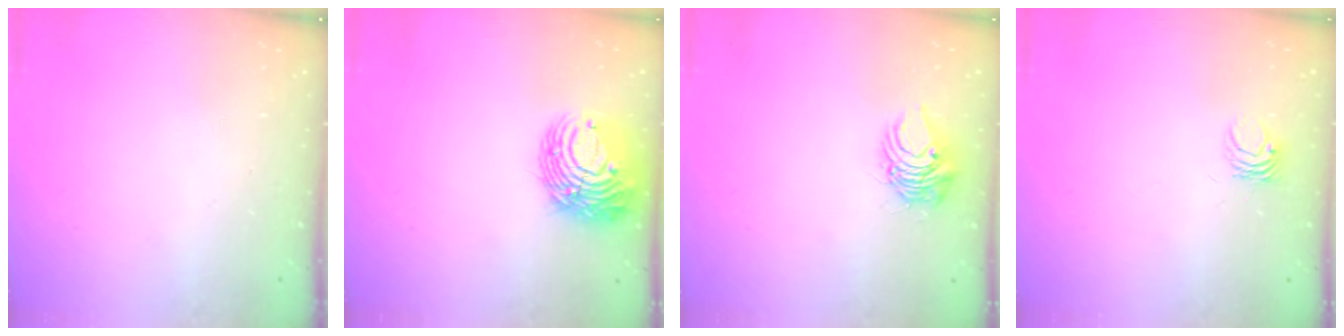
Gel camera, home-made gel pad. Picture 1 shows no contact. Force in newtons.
{"total": 12.5, "press": 12.4, "slide": 1.5}
{"total": 7.3, "press": 7.3, "slide": 0.7}
{"total": 4.0, "press": 4.0, "slide": 0.0}